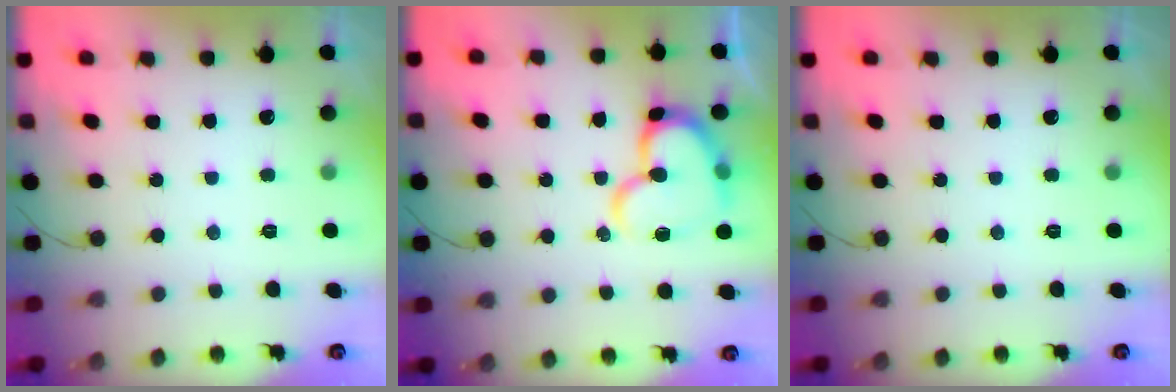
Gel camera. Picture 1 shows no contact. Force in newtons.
{"total": 16.3, "press": 16.2, "slide": 1.6}
{"total": 0.0}